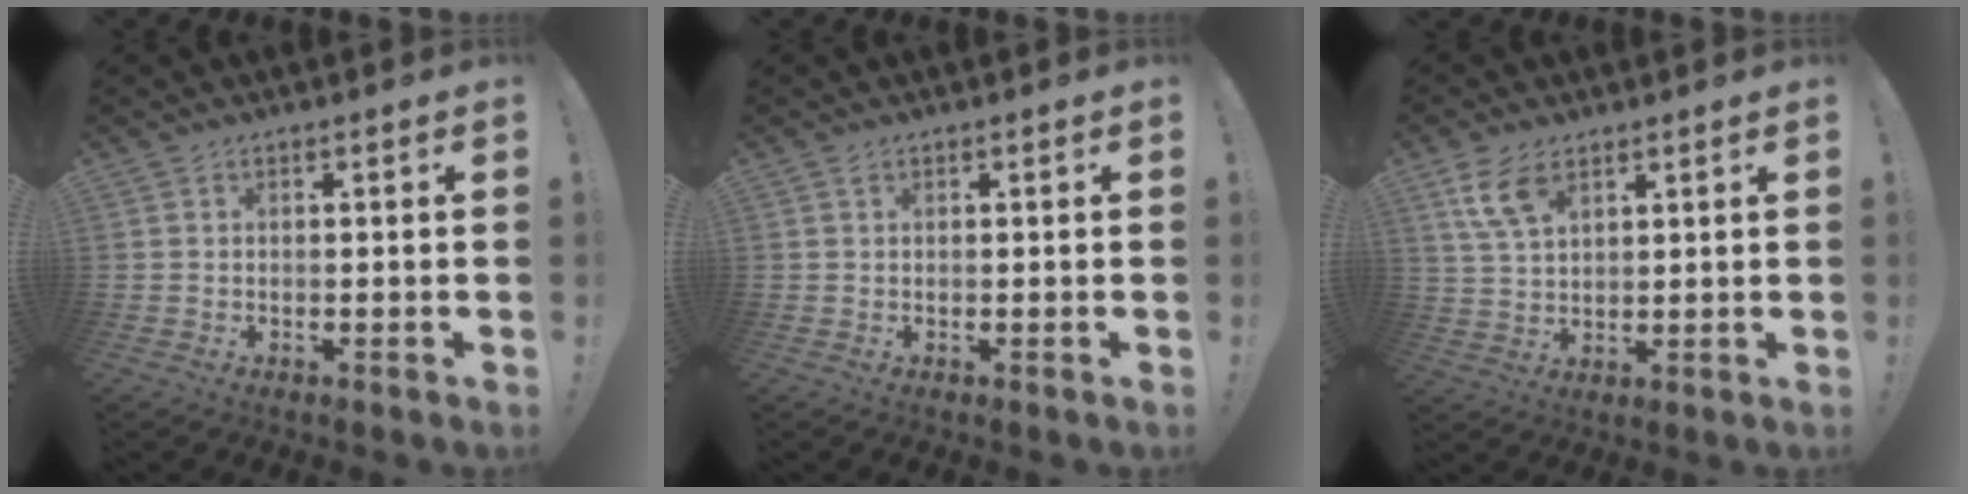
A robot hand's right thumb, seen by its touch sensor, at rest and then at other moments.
{"total": 0.6, "force": [0.4, 0.3, 0.3], "torque": [-0.004, 0.000, 0.006]}
{"total": 8.3, "force": [4.8, 4.1, 5.4], "torque": [-0.097, -0.014, 0.093]}